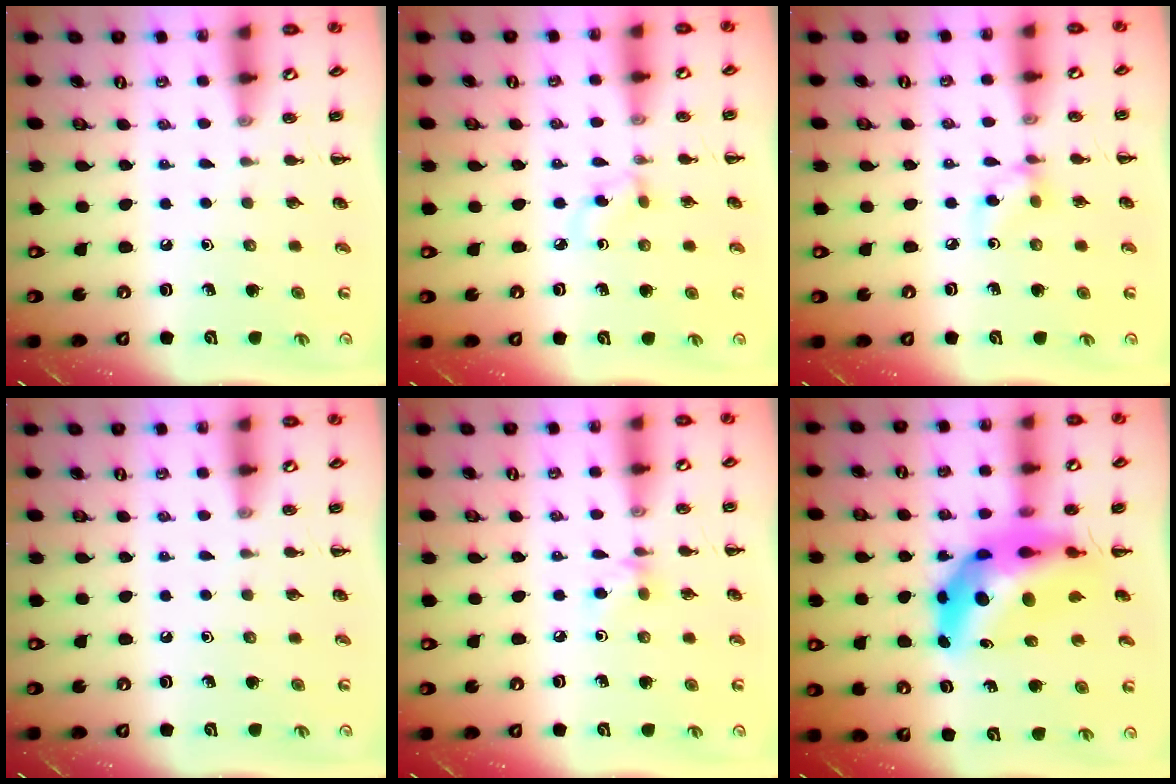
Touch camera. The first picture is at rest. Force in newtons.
{"total": 2.8, "press": 2.6, "slide": 1.1}
{"total": 4.3, "press": 4.3, "slide": 0.7}
{"total": 0.0}
{"total": 5.5, "press": 5.3, "slide": 1.7}
{"total": 12.8, "press": 12.2, "slide": 3.8}